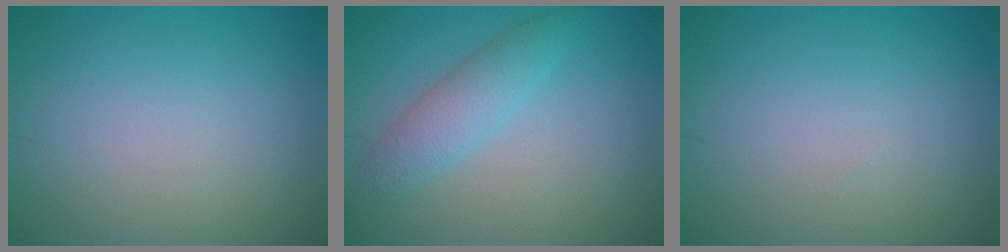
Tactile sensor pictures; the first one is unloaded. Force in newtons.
{"total": 2.4, "press": 2.4, "slide": 0.2}
{"total": 0.0}